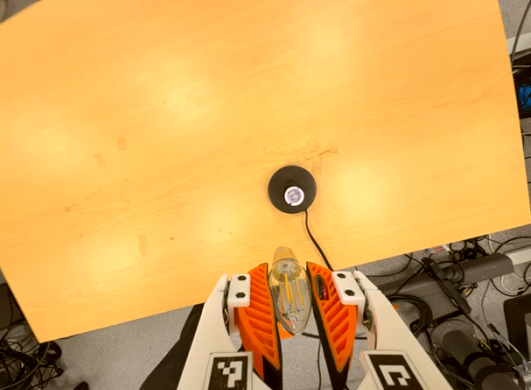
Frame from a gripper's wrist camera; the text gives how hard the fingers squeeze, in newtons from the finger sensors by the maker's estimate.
{"total": 13.9, "left": 14.5, "right": 13.3}